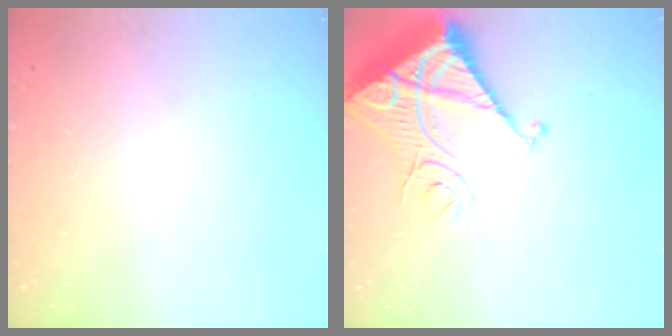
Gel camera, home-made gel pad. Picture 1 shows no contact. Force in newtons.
{"total": 15.5, "press": 15.4, "slide": 1.6}